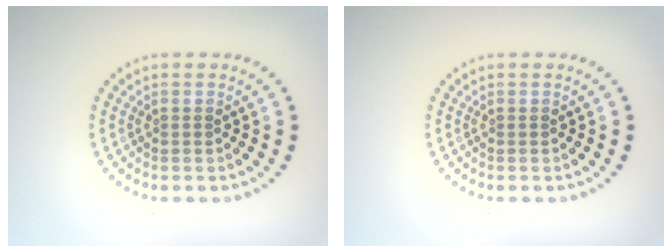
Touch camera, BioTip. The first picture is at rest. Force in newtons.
{"total": 0.0}